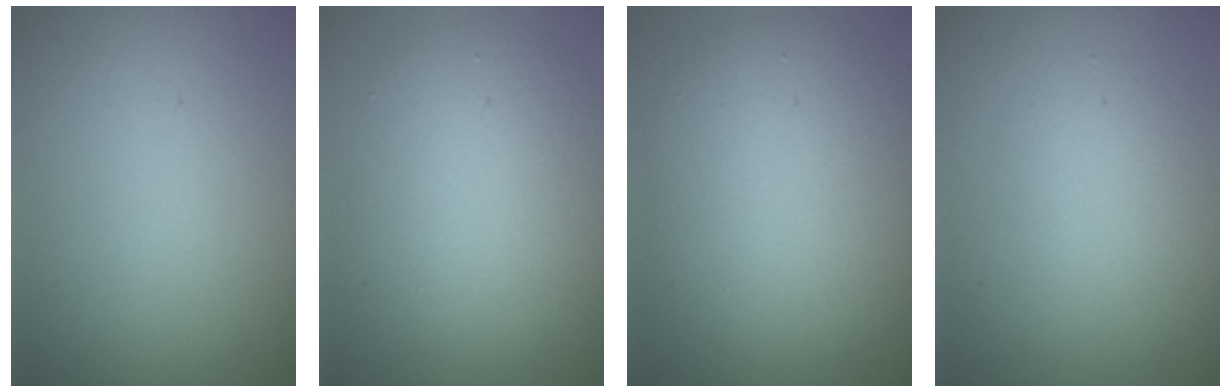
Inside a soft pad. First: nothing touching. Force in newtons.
{"total": 6.4, "press": 6.4, "slide": 0.3}
{"total": 8.0, "press": 8.0, "slide": 0.5}
{"total": 2.4, "press": 2.4, "slide": 0.2}